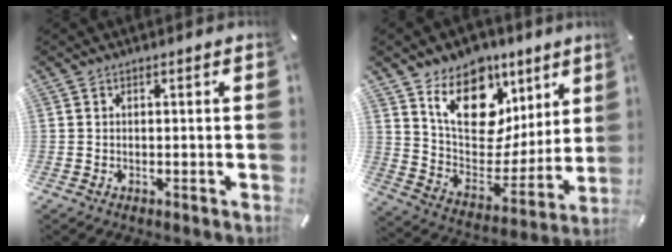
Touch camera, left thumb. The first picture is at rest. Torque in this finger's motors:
{"motor_torque": [0.96, 0.67, 1.70, -1.07, 0.42]}